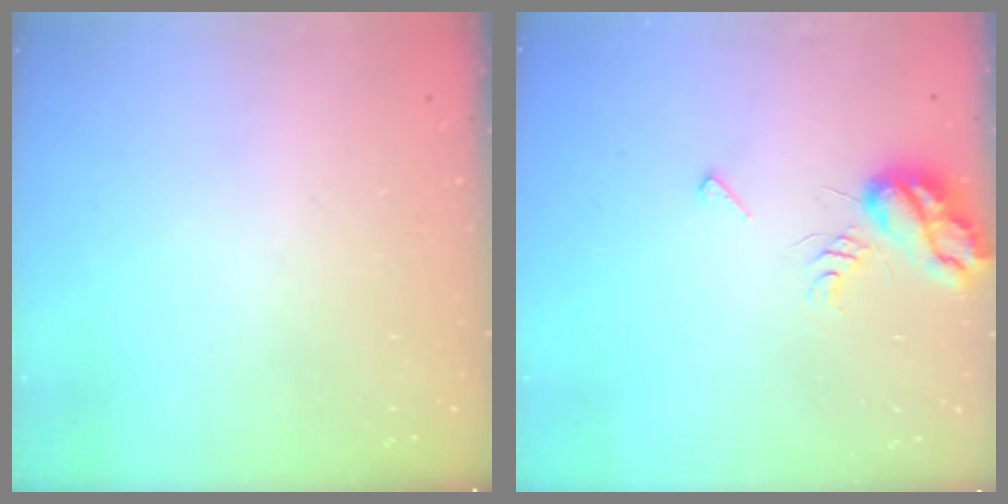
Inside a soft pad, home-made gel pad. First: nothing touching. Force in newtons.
{"total": 8.1, "press": 8.0, "slide": 1.0}